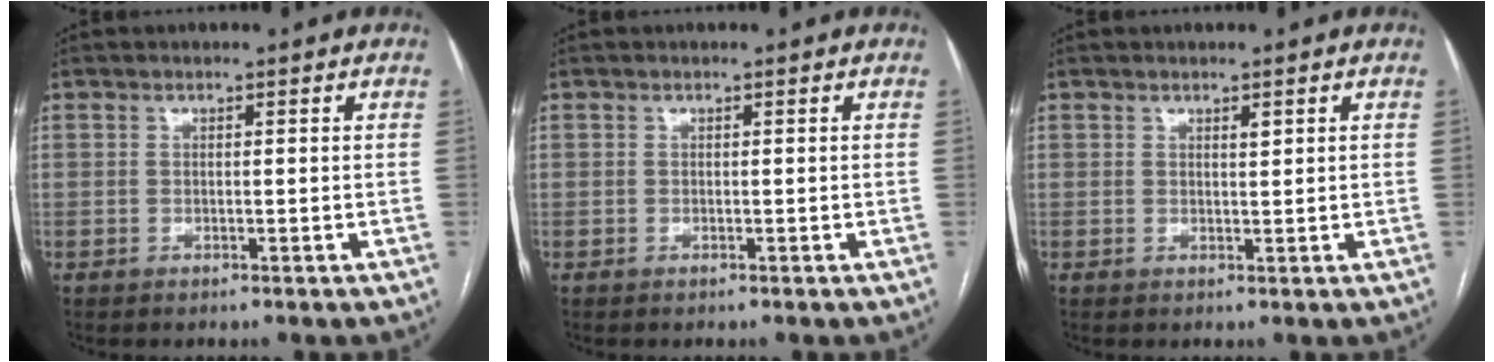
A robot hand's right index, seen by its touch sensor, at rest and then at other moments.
{"total": 0.0}
{"total": 0.9, "force": [0.6, 0.3, 0.6], "torque": [-0.010, -0.001, 0.009]}